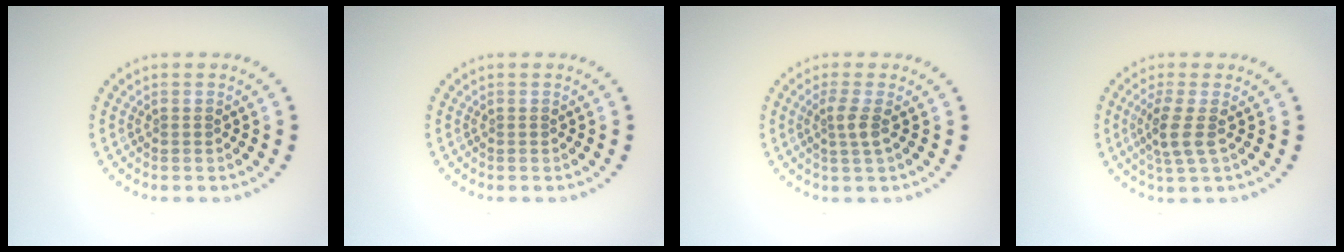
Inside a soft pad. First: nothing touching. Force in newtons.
{"total": 0.0}
{"total": 1.8, "press": 1.3, "slide": 1.3}
{"total": 2.7, "press": 2.1, "slide": 1.7}